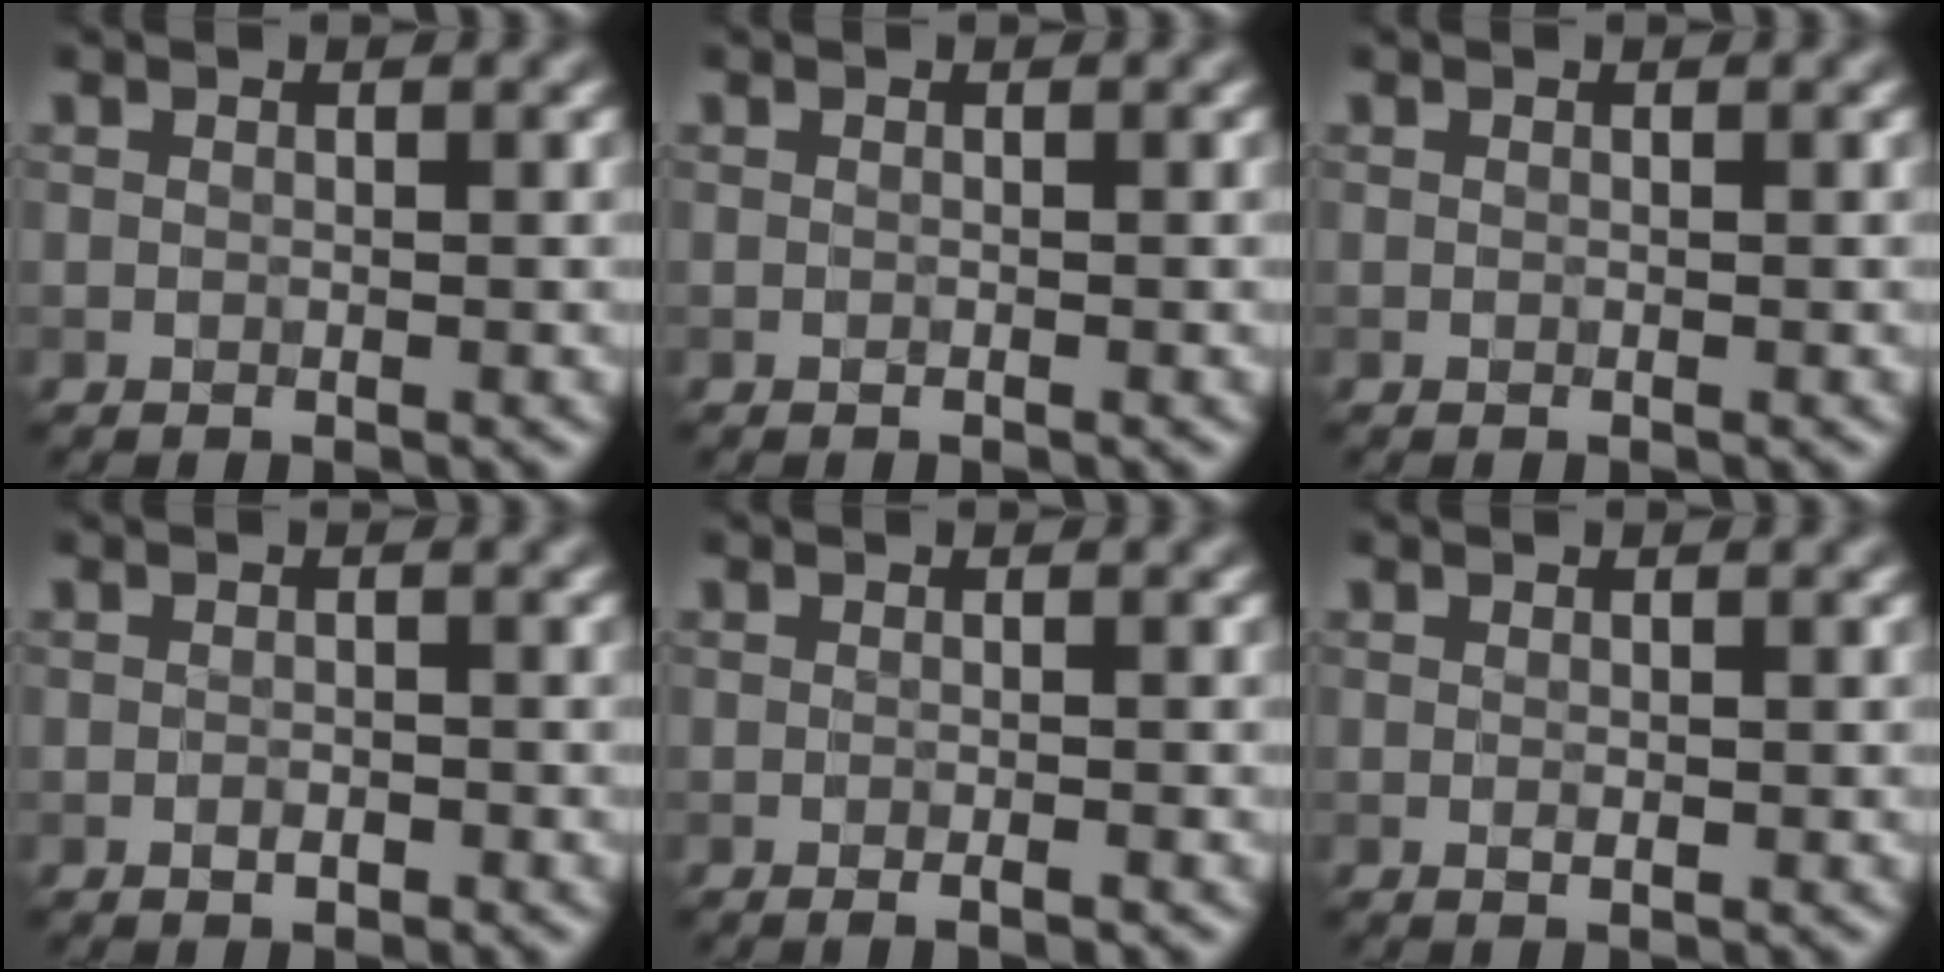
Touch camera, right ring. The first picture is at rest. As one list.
[{"total": 0.0}, {"total": 0.0}, {"total": 0.9, "force": [-0.5, 0.5, 0.6], "torque": [-0.010, 0.000, -0.008]}, {"total": 1.1, "force": [-0.5, 0.2, 1.0], "torque": [-0.011, -0.003, -0.009]}, {"total": 0.6, "force": [0.0, 0.3, 0.5], "torque": [-0.010, -0.002, 0.001]}]